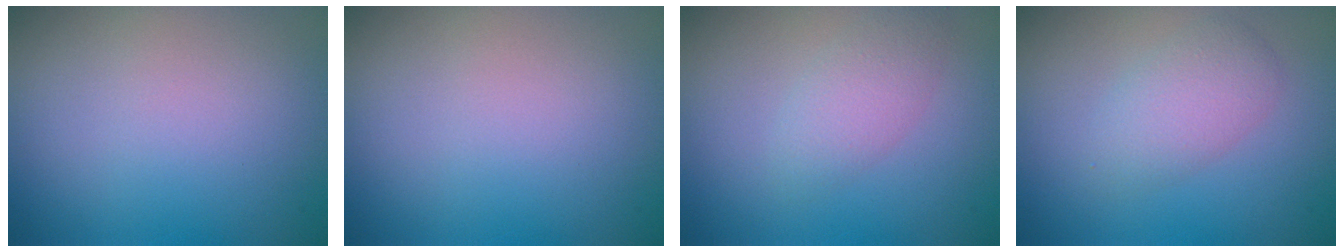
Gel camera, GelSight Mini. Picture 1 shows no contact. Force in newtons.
{"total": 0.0}
{"total": 2.1, "press": 2.1, "slide": 0.1}
{"total": 2.7, "press": 2.7, "slide": 0.1}